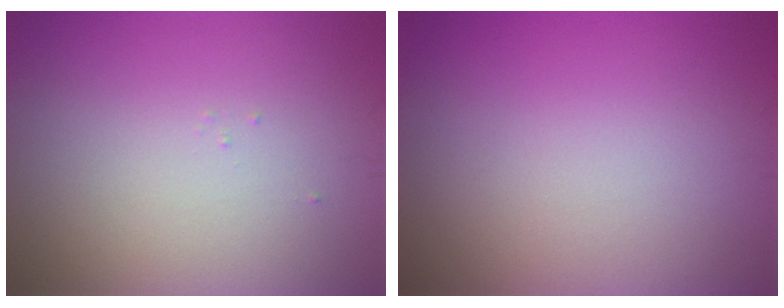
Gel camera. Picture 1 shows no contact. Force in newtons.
{"total": 0.0}